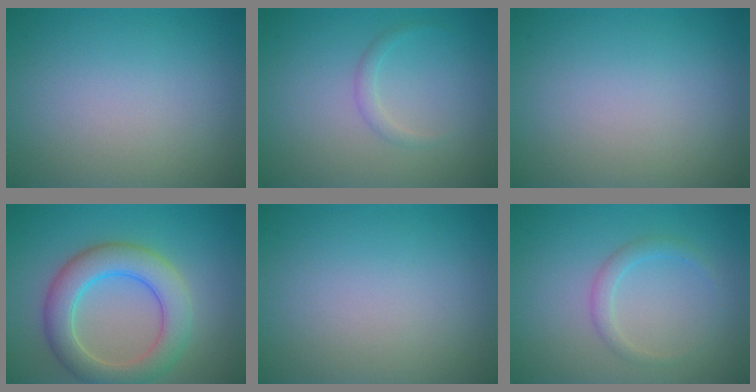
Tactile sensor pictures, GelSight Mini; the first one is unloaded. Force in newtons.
{"total": 1.0, "press": 1.0, "slide": 0.1}
{"total": 0.0}
{"total": 6.0, "press": 6.0, "slide": 0.2}
{"total": 0.0}
{"total": 1.6, "press": 1.6, "slide": 0.1}